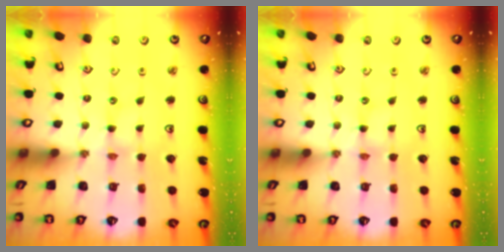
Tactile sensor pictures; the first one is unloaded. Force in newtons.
{"total": 0.0}